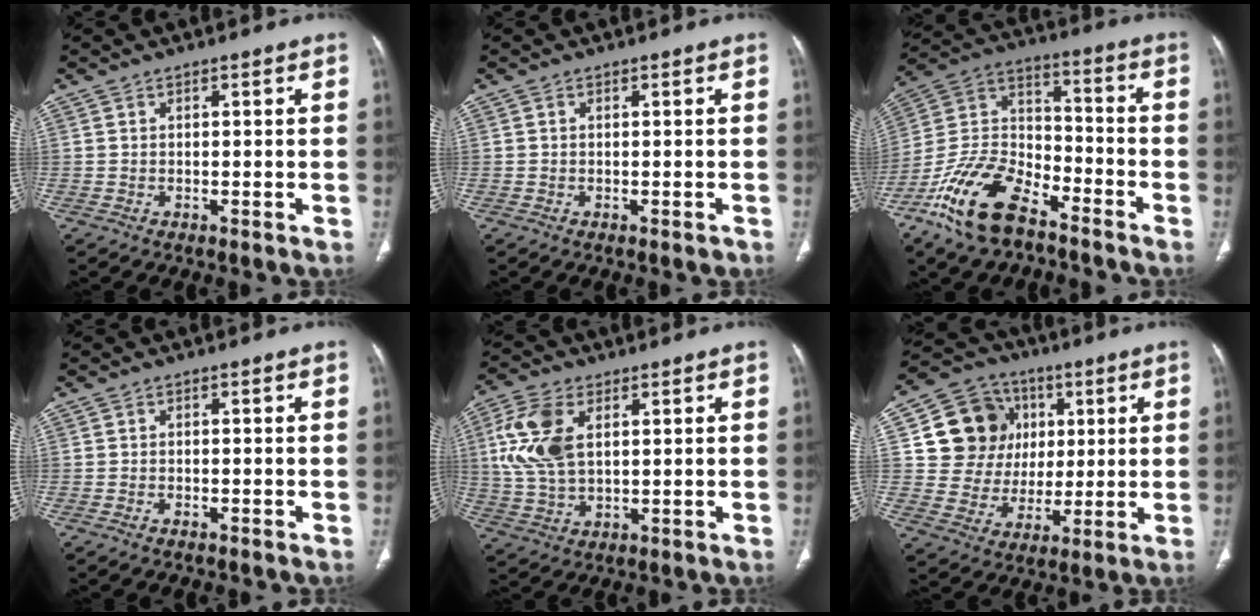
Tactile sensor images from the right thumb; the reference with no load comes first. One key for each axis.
{"total": 0.8, "fx": -0.3, "fy": 0.4, "fz": 0.6, "tx": -0.006, "ty": 0.000, "tz": -0.004}
{"total": 17.9, "fx": -11.7, "fy": 8.5, "fz": 10.5, "tx": -0.203, "ty": 0.061, "tz": -0.224}
{"total": 1.0, "fx": -0.7, "fy": 0.4, "fz": 0.5, "tx": -0.015, "ty": 0.005, "tz": -0.011}
{"total": 11.4, "fx": 3.0, "fy": 6.5, "fz": 8.8, "tx": -0.191, "ty": -0.001, "tz": 0.060}
{"total": 15.3, "fx": 3.9, "fy": 13.7, "fz": 5.6, "tx": -0.060, "ty": 0.011, "tz": 0.077}